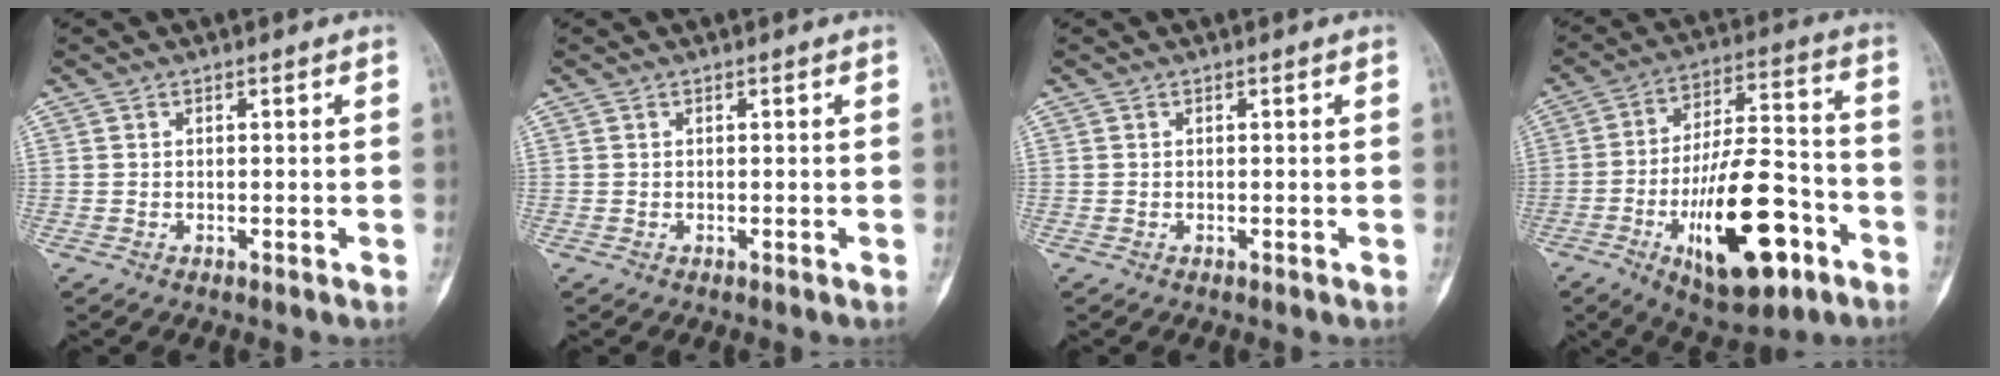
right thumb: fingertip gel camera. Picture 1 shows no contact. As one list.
[{"total": 0.0}, {"total": 0.0}, {"total": 21.9, "force": [-8.8, 8.9, 17.9], "torque": [-0.287, 0.046, -0.132]}]